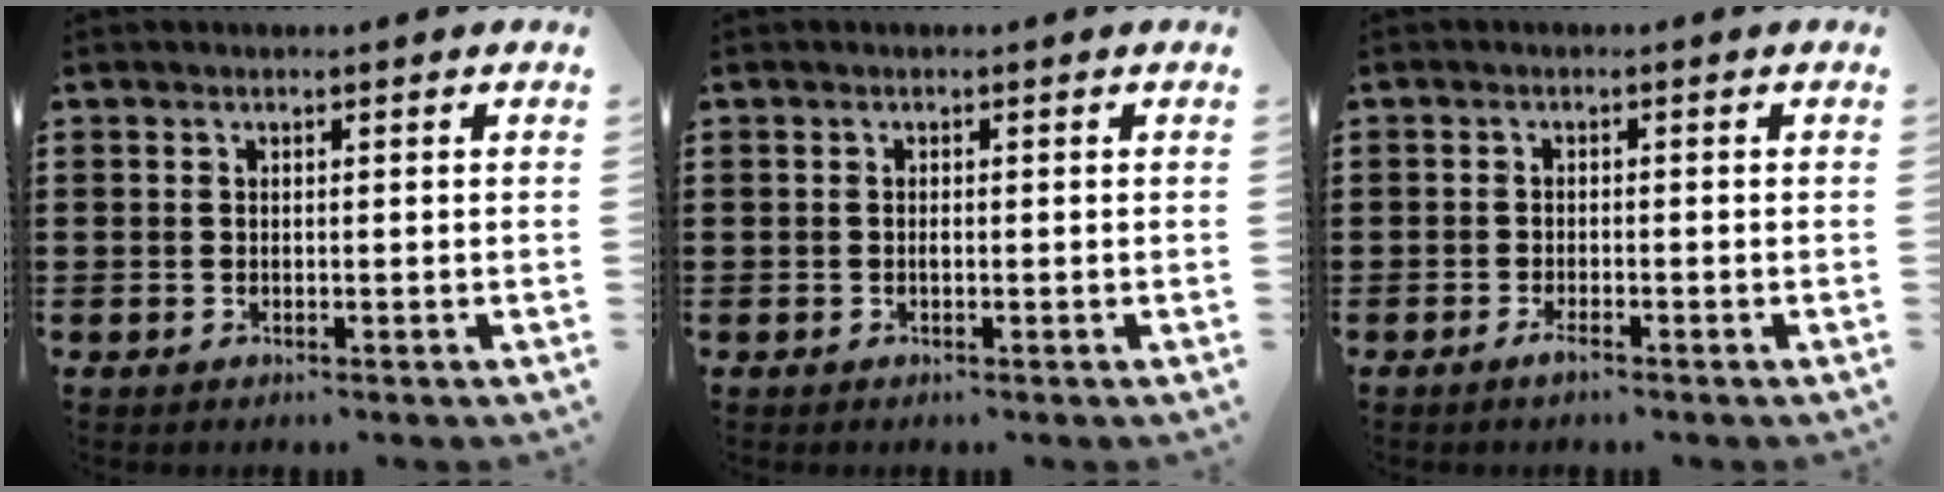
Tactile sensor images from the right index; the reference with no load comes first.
{"total": 0.5, "force": [-0.1, 0.1, 0.5], "torque": [-0.011, -0.003, -0.002]}
{"total": 1.5, "force": [-1.1, 0.3, 0.9], "torque": [-0.024, -0.006, -0.023]}